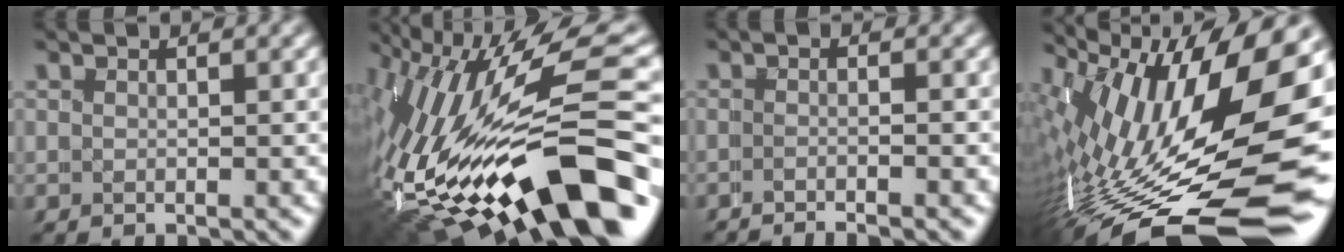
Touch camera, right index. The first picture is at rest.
{"total": 14.6, "force": [-4.8, 5.5, 12.7], "torque": [-0.203, -0.008, -0.062]}
{"total": 2.5, "force": [-2.0, 0.0, 1.4], "torque": [-0.005, 0.009, -0.039]}
{"total": 18.0, "force": [-3.7, 8.6, 15.4], "torque": [-0.243, -0.036, -0.025]}